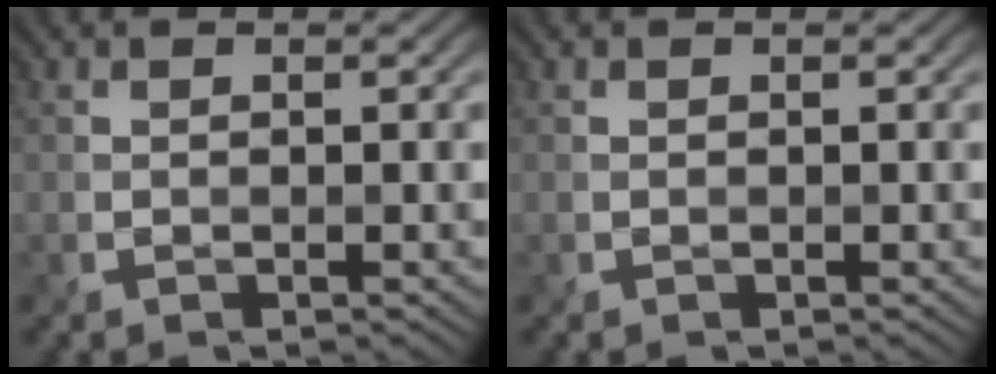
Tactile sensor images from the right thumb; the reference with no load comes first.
{"total": 0.0}